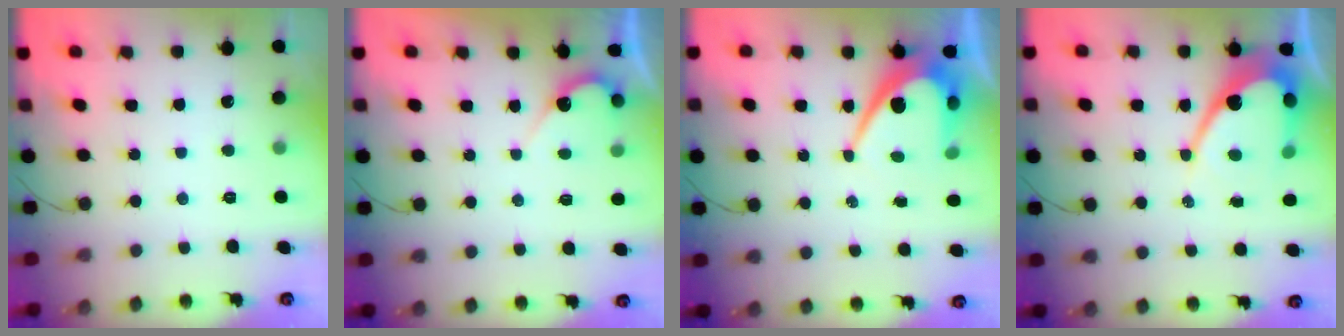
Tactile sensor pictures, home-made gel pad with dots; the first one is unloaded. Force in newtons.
{"total": 4.5, "press": 4.5, "slide": 0.3}
{"total": 9.3, "press": 9.3, "slide": 0.7}
{"total": 13.5, "press": 13.5, "slide": 1.1}